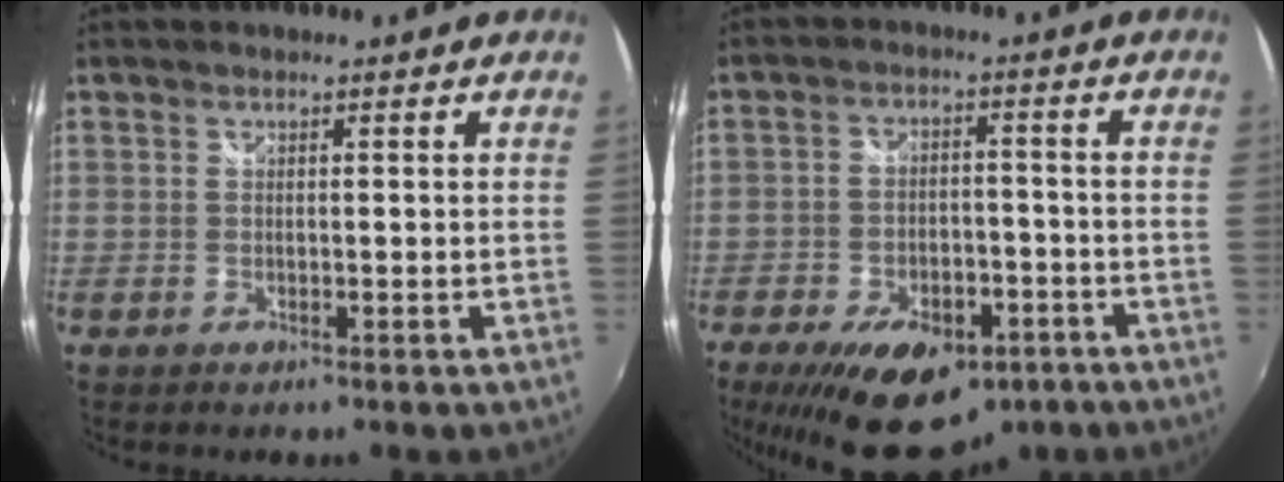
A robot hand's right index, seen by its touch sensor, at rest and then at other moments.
{"total": 18.2, "force": [-11.4, 9.4, 10.5], "torque": [-0.218, -0.014, -0.162]}